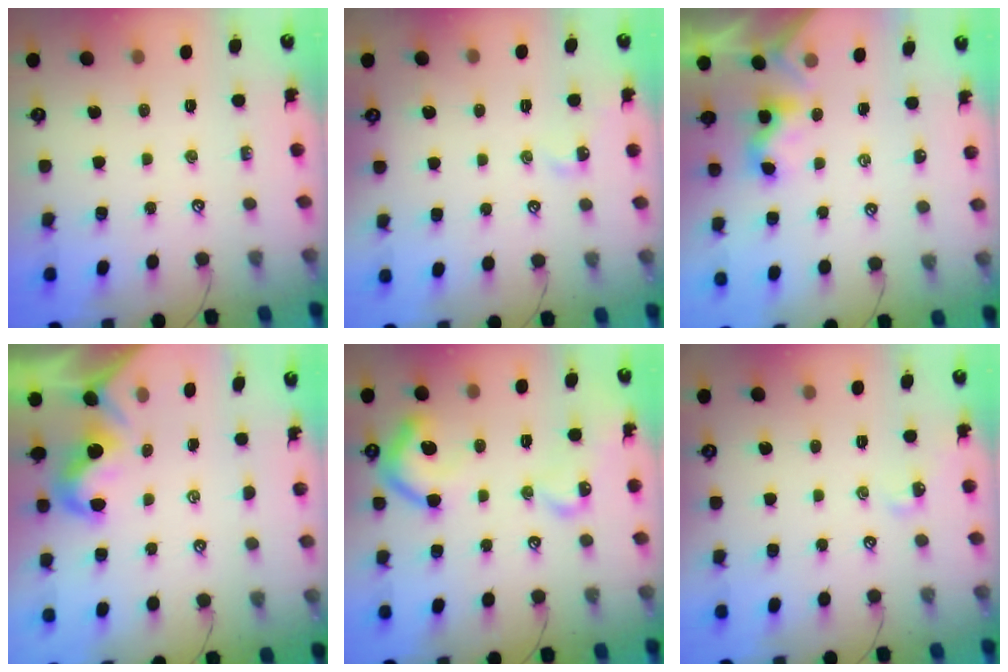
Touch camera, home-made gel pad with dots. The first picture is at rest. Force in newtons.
{"total": 2.8, "press": 2.7, "slide": 0.6}
{"total": 1.5, "press": 1.5, "slide": 0.4}
{"total": 2.0, "press": 2.0, "slide": 0.6}
{"total": 12.7, "press": 12.7, "slide": 1.2}
{"total": 3.9, "press": 3.8, "slide": 0.6}